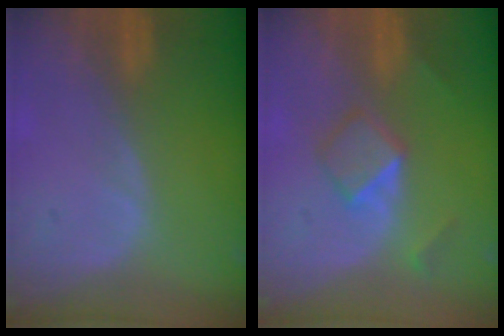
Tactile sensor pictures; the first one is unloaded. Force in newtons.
{"total": 5.3, "press": 4.5, "slide": 2.8}